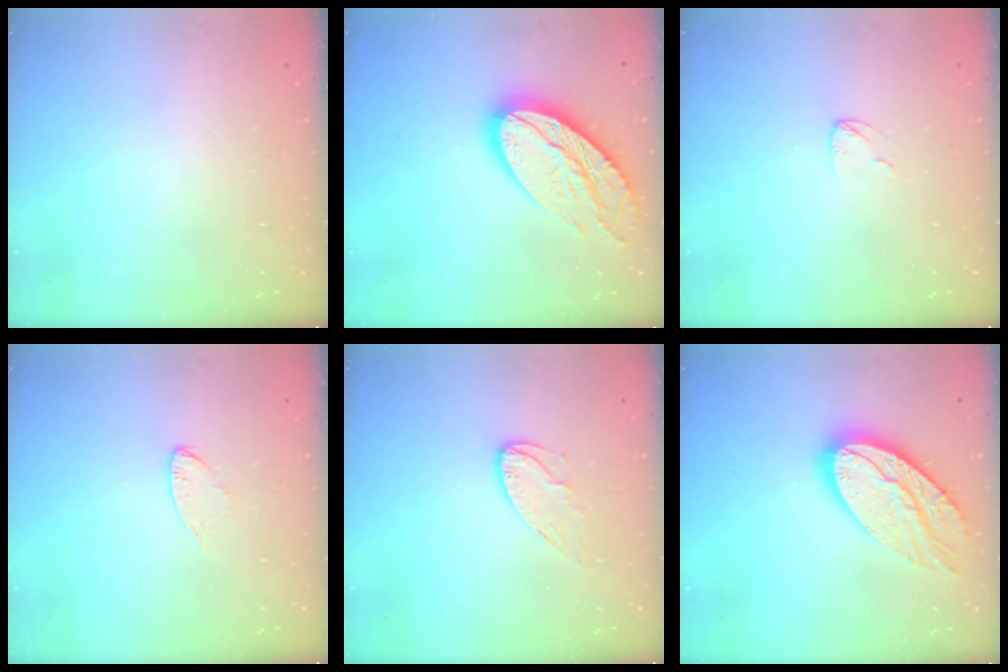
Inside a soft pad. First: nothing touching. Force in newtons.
{"total": 18.2, "press": 18.1, "slide": 1.7}
{"total": 2.7, "press": 2.7, "slide": 0.2}
{"total": 5.6, "press": 5.6, "slide": 0.5}
{"total": 7.2, "press": 7.2, "slide": 0.1}
{"total": 17.2, "press": 17.1, "slide": 1.5}